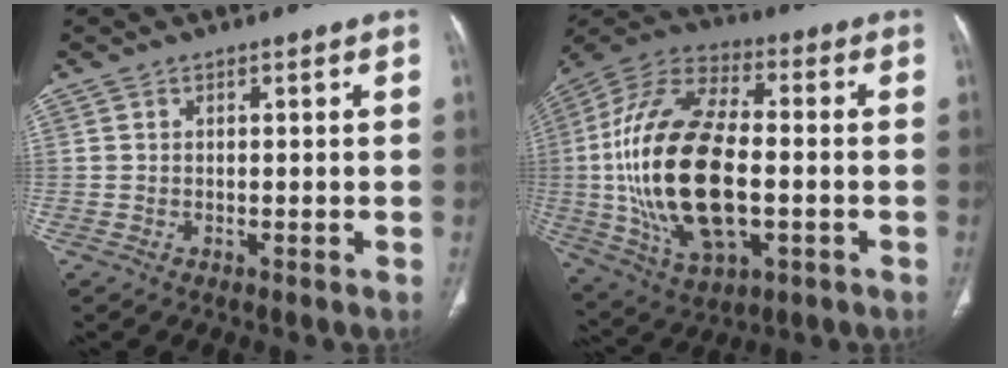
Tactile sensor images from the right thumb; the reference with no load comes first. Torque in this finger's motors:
{"motor_torque": [0.11, 2.48, 2.76, -0.01, 0.59]}